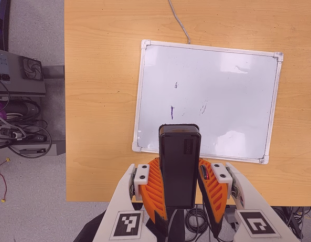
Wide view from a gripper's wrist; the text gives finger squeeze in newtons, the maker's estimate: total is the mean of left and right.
{"total": 5.3, "left": 4.7, "right": 5.9}